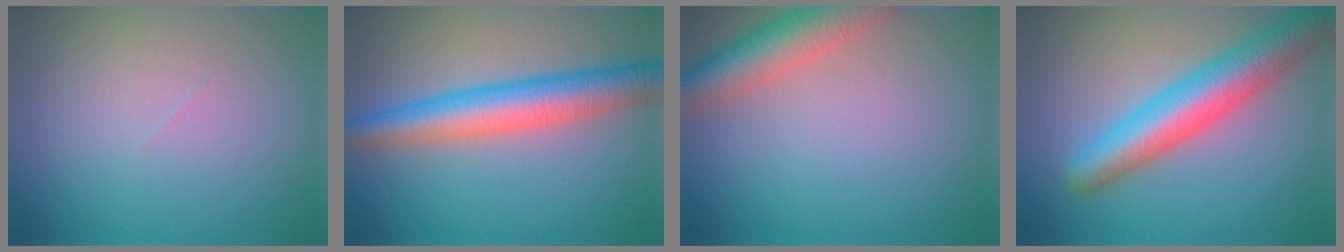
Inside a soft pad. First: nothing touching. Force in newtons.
{"total": 6.3, "press": 6.3, "slide": 0.1}
{"total": 5.8, "press": 5.8, "slide": 0.5}
{"total": 7.2, "press": 7.2, "slide": 0.3}